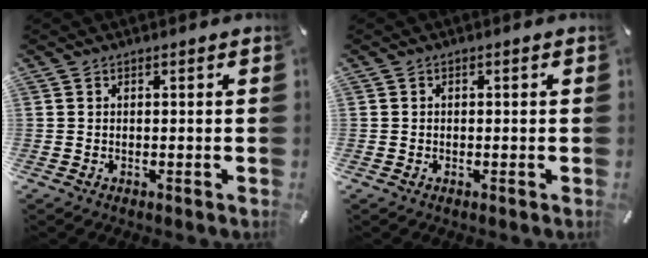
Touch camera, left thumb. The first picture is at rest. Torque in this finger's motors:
{"motor_torque": [-0.02, 0.10, 0.14, 0.06, -0.03]}